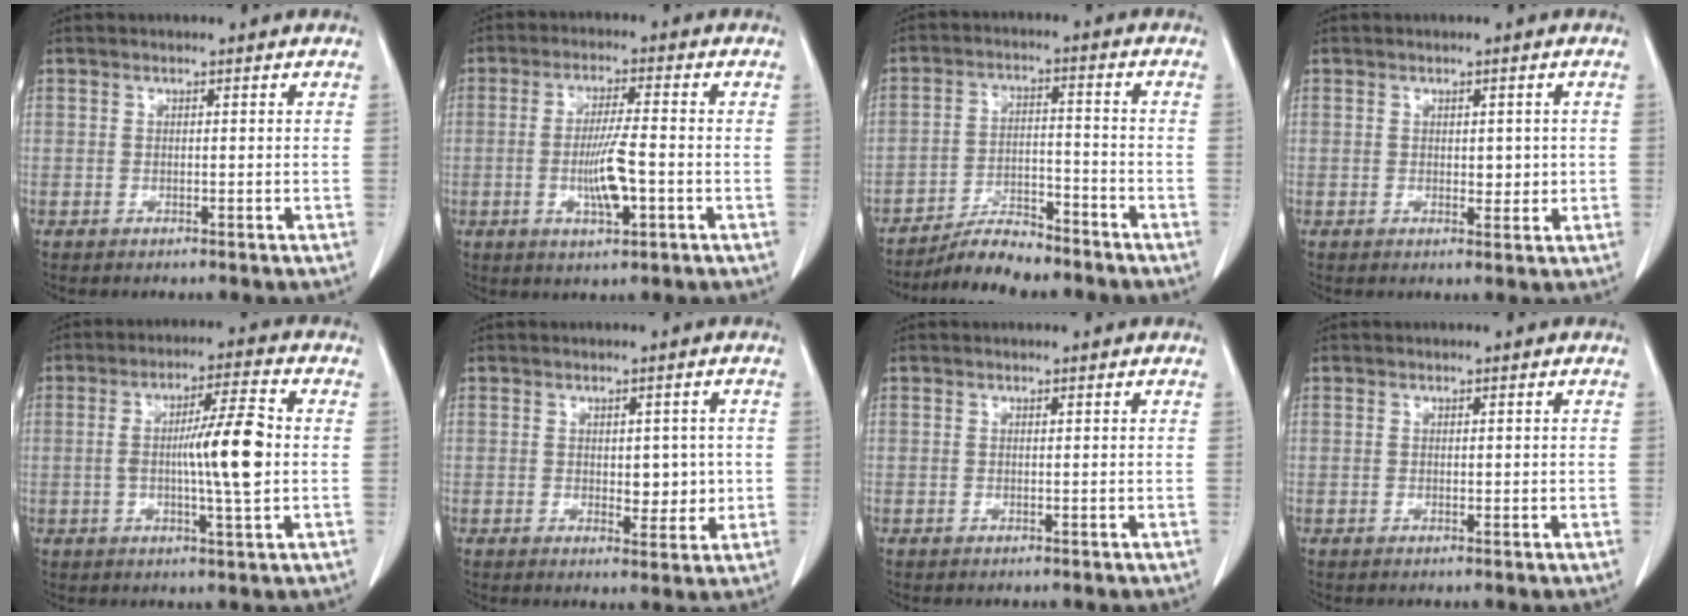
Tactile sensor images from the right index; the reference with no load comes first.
{"total": 6.8, "force": [-1.6, 0.8, 6.6], "torque": [-0.125, -0.005, -0.029]}
{"total": 7.0, "force": [-6.5, 1.2, 2.2], "torque": [-0.035, -0.003, -0.116]}
{"total": 2.4, "force": [0.2, 1.5, 1.9], "torque": [-0.019, -0.003, 0.007]}
{"total": 9.8, "force": [-0.3, 0.6, 9.8], "torque": [-0.160, 0.006, -0.010]}
{"total": 4.3, "force": [0.1, 2.4, 3.6], "torque": [-0.039, -0.002, 0.008]}
{"total": 0.0}
{"total": 0.7, "force": [0.2, 0.5, 0.5], "torque": [-0.004, -0.001, 0.003]}